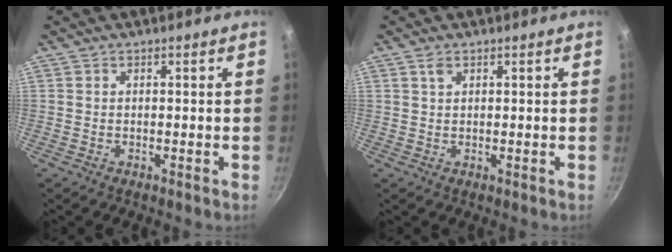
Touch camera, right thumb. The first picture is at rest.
{"total": 1.6, "force": [0.9, 0.9, 1.0], "torque": [-0.016, -0.002, 0.017]}